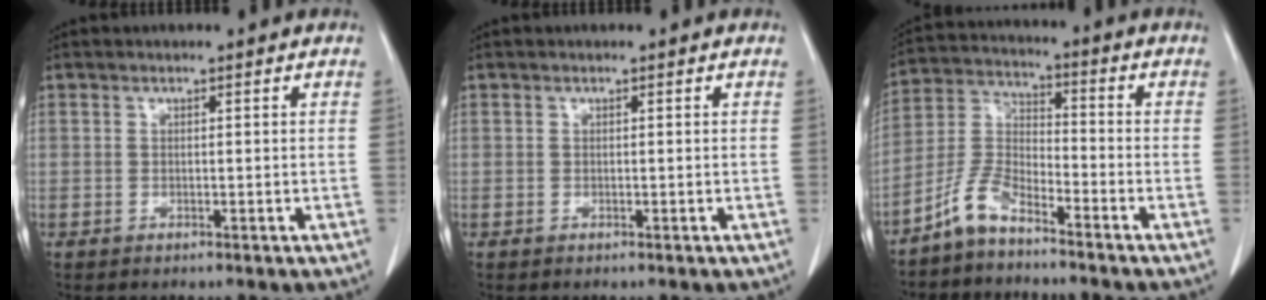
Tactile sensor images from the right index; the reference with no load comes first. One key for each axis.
{"total": 0.0}
{"total": 6.8, "fx": -5.4, "fy": 2.1, "fz": 3.5, "tx": -0.088, "ty": 0.005, "tz": -0.117}